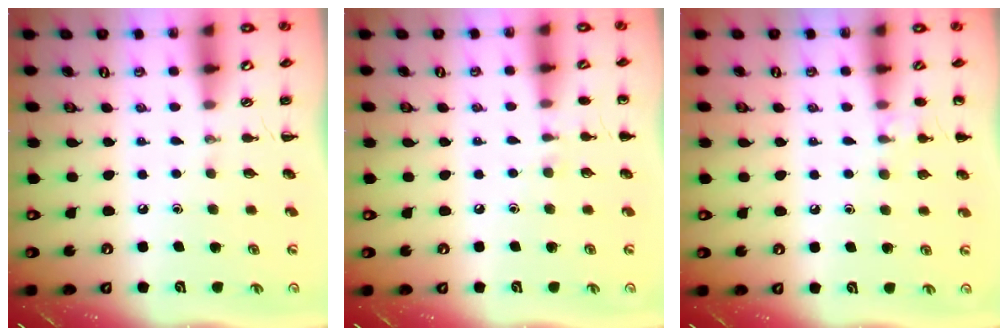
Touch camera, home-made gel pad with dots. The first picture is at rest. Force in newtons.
{"total": 5.0, "press": 4.7, "slide": 1.7}
{"total": 7.0, "press": 6.6, "slide": 2.1}